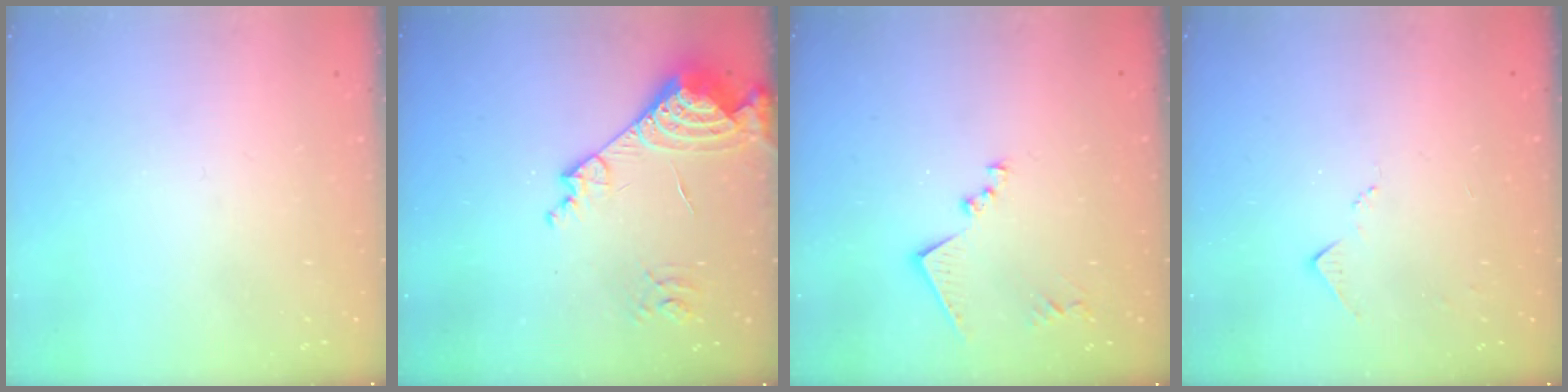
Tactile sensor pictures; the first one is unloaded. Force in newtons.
{"total": 14.8, "press": 14.8, "slide": 1.6}
{"total": 11.1, "press": 11.1, "slide": 0.9}
{"total": 5.5, "press": 5.5, "slide": 0.8}